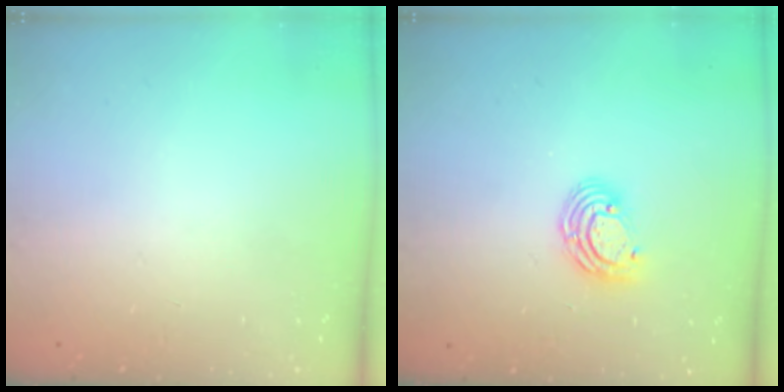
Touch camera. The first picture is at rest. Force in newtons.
{"total": 7.5, "press": 7.4, "slide": 1.3}